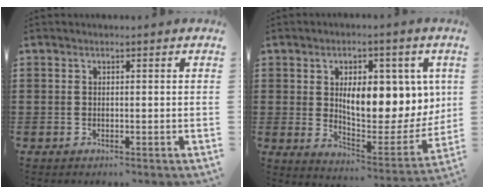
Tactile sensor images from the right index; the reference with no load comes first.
{"total": 10.8, "force": [3.2, 5.2, 8.9], "torque": [-0.132, -0.016, 0.050]}